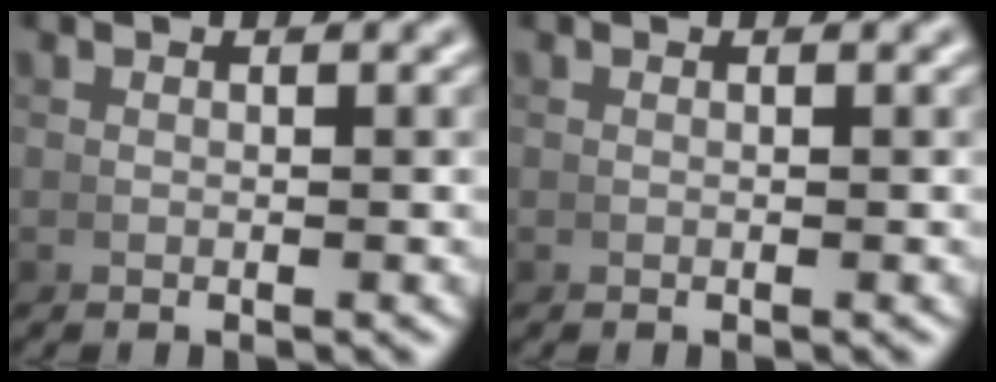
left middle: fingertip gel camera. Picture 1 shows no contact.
{"total": 0.0}